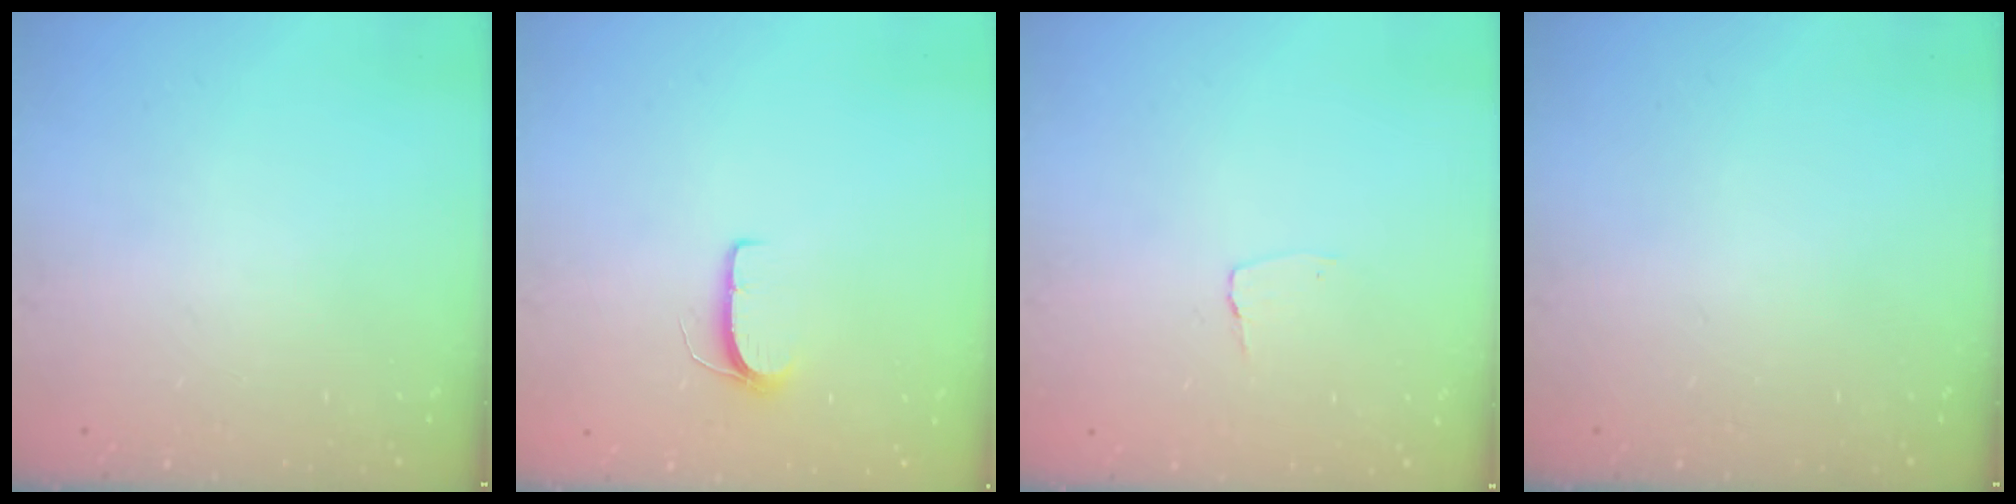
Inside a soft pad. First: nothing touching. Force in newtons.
{"total": 6.1, "press": 6.1, "slide": 0.5}
{"total": 2.6, "press": 2.6, "slide": 0.2}
{"total": 0.0}